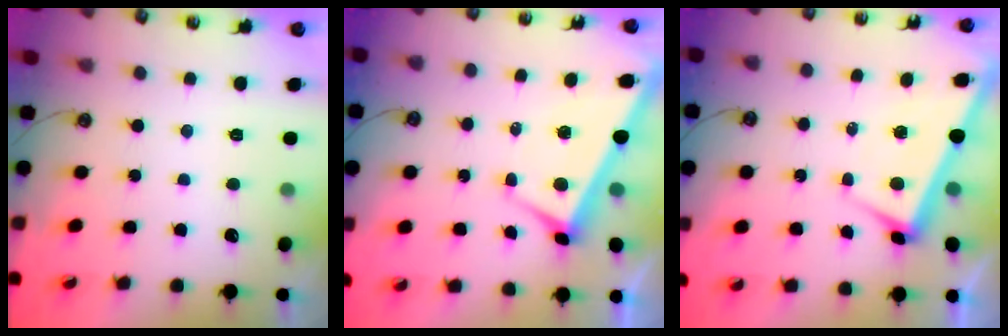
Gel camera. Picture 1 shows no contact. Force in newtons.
{"total": 2.9, "press": 2.8, "slide": 0.9}
{"total": 2.0, "press": 1.9, "slide": 0.6}